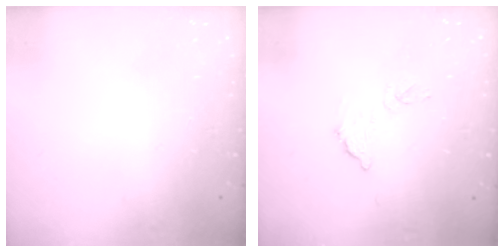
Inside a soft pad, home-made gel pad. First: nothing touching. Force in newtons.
{"total": 8.5, "press": 8.5, "slide": 0.5}